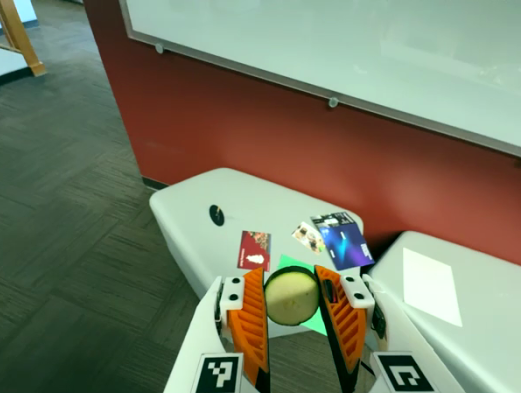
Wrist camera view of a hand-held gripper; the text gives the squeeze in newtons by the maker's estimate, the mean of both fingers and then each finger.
{"total": 12.0, "left": 13.9, "right": 10.2}